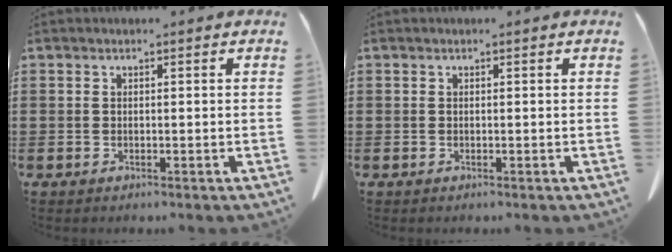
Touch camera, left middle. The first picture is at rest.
{"total": 0.0}